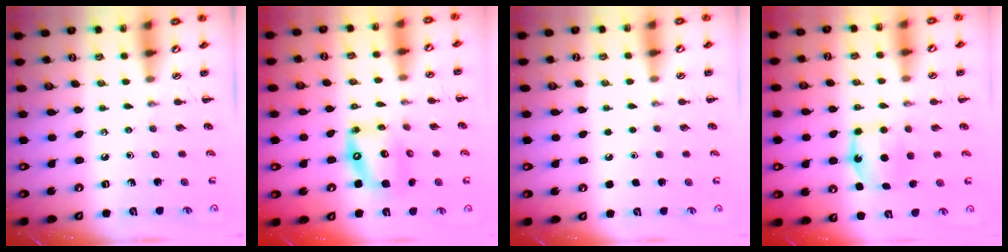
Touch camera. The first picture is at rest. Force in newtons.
{"total": 13.5, "press": 13.1, "slide": 3.4}
{"total": 1.6, "press": 1.5, "slide": 0.1}
{"total": 6.3, "press": 6.1, "slide": 1.5}